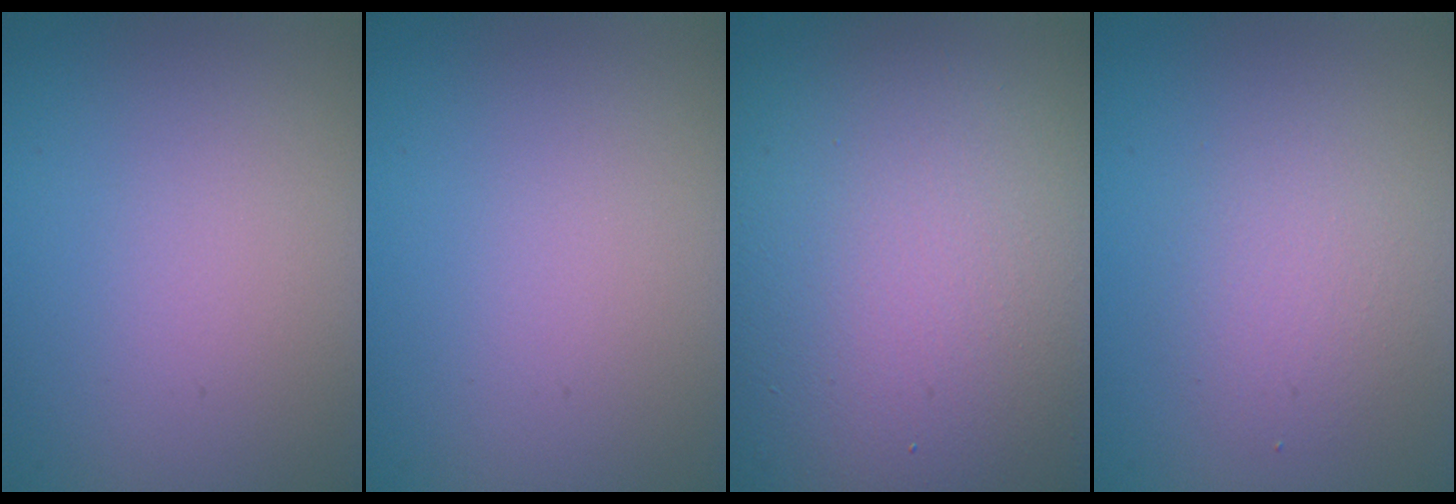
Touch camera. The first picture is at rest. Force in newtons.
{"total": 0.0}
{"total": 18.5, "press": 18.5, "slide": 1.2}
{"total": 2.4, "press": 2.4, "slide": 0.0}